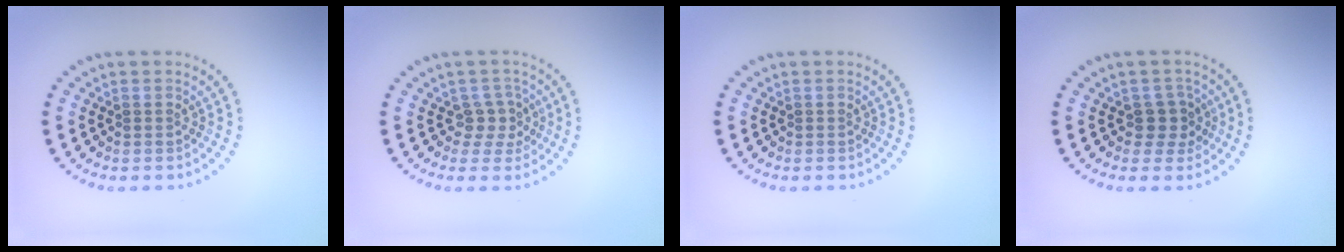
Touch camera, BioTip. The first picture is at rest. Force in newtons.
{"total": 2.0, "press": 1.6, "slide": 1.2}
{"total": 0.0}
{"total": 2.2, "press": 2.0, "slide": 1.0}